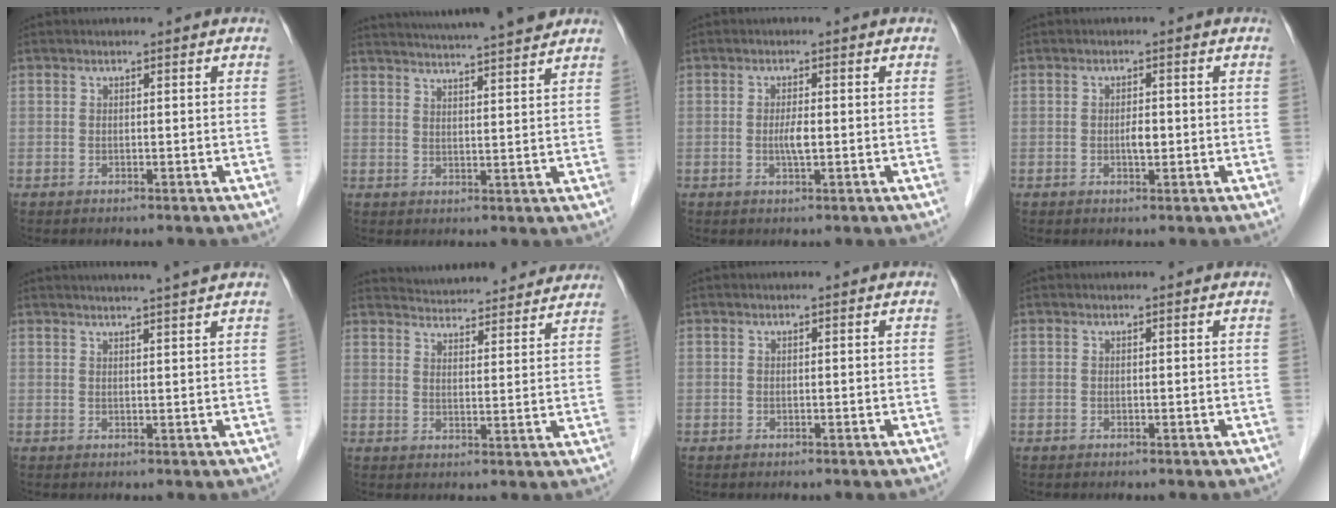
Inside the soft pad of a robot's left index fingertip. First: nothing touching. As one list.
[{"total": 15.3, "force": [13.9, 0.0, 6.4], "torque": [-0.110, 0.011, 0.188]}, {"total": 2.1, "force": [-0.3, 0.3, 2.1], "torque": [-0.043, -0.001, -0.004]}, {"total": 1.8, "force": [-0.3, 0.7, 1.6], "torque": [-0.029, 0.001, -0.004]}, {"total": 6.6, "force": [5.9, -1.1, 2.8], "torque": [-0.035, 0.012, 0.067]}, {"total": 17.6, "force": [16.8, 2.6, 4.4], "torque": [-0.057, 0.011, 0.213]}, {"total": 0.0}, {"total": 0.5, "force": [0.5, 0.1, 0.1], "torque": [-0.001, 0.002, 0.005]}]